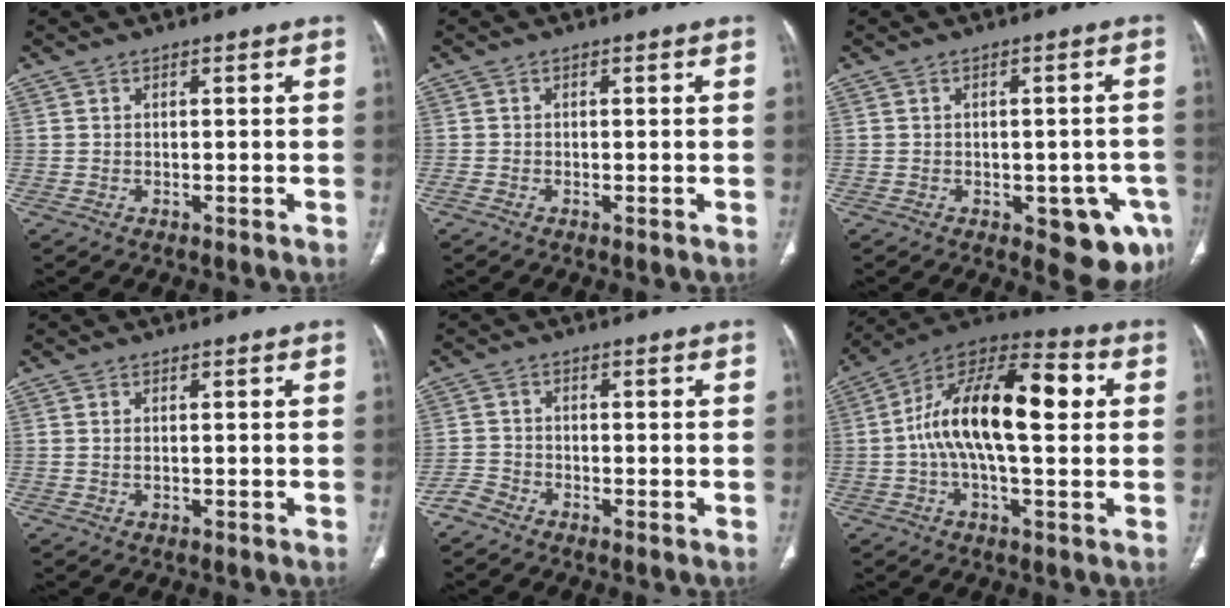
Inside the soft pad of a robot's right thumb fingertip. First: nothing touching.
{"total": 0.7, "force": [-0.4, 0.2, 0.6], "torque": [-0.015, -0.005, -0.012]}
{"total": 9.8, "force": [-4.0, 4.6, 7.7], "torque": [-0.060, 0.008, -0.042]}
{"total": 0.5, "force": [0.1, 0.3, 0.5], "torque": [-0.013, 0.001, 0.004]}
{"total": 2.2, "force": [-2.1, 0.6, 0.2], "torque": [-0.003, -0.006, -0.050]}
{"total": 20.1, "force": [2.1, 8.5, 18.1], "torque": [-0.296, 0.036, 0.023]}